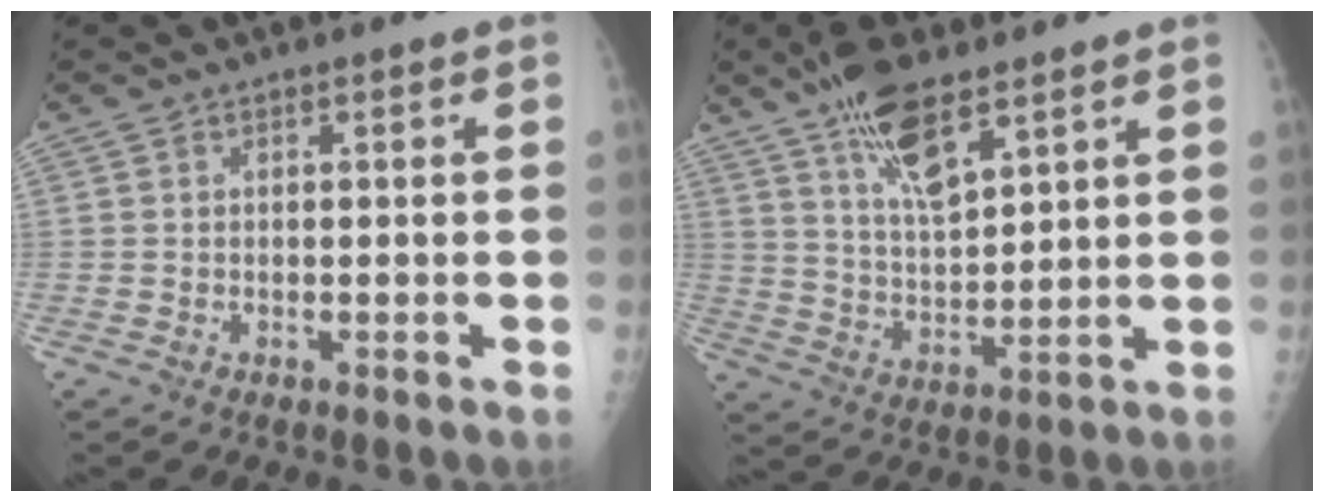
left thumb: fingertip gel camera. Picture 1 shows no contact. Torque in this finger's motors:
{"motor_torque": [0.71, 0.01, 1.06, -0.67, 0.11]}